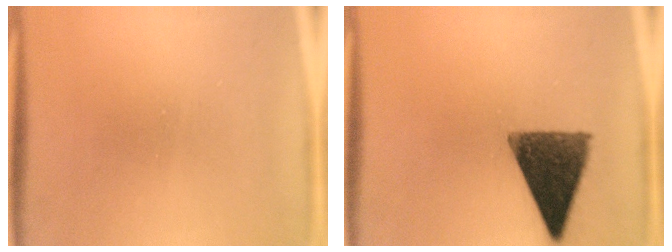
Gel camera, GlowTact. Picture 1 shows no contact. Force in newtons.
{"total": 12.4}